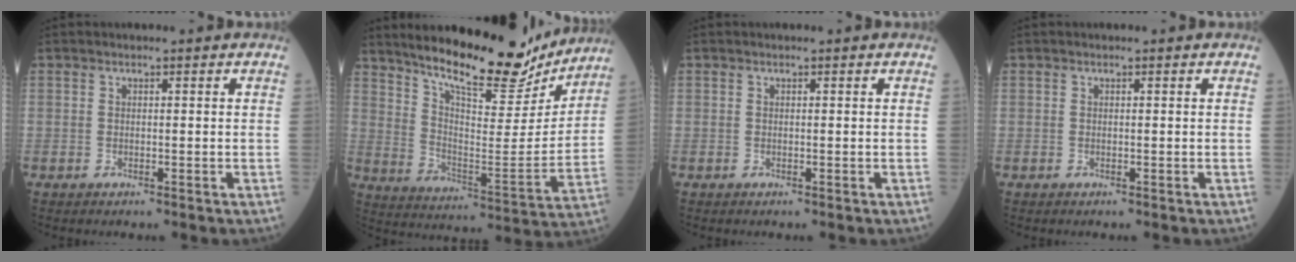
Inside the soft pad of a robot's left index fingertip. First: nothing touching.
{"total": 20.2, "force": [17.6, 3.9, 9.1], "torque": [-0.147, -0.024, 0.265]}
{"total": 0.0}
{"total": 0.0}